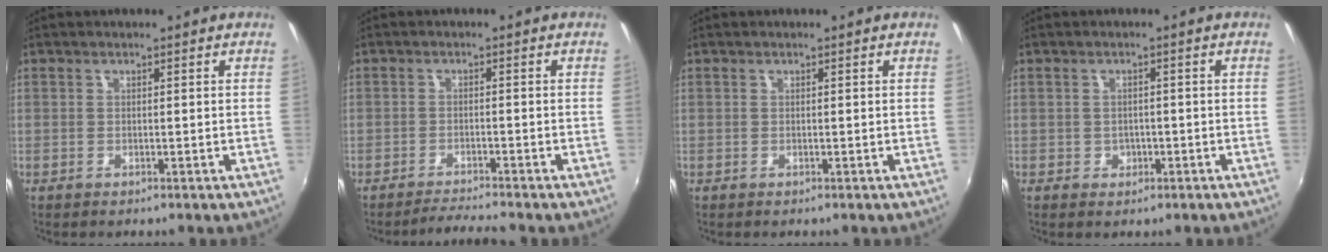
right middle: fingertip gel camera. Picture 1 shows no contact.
{"total": 3.3, "force": [-3.2, -0.6, 0.5], "torque": [-0.029, -0.003, -0.059]}
{"total": 0.0}
{"total": 2.5, "force": [-0.7, 2.2, 0.7], "torque": [-0.013, -0.001, -0.007]}